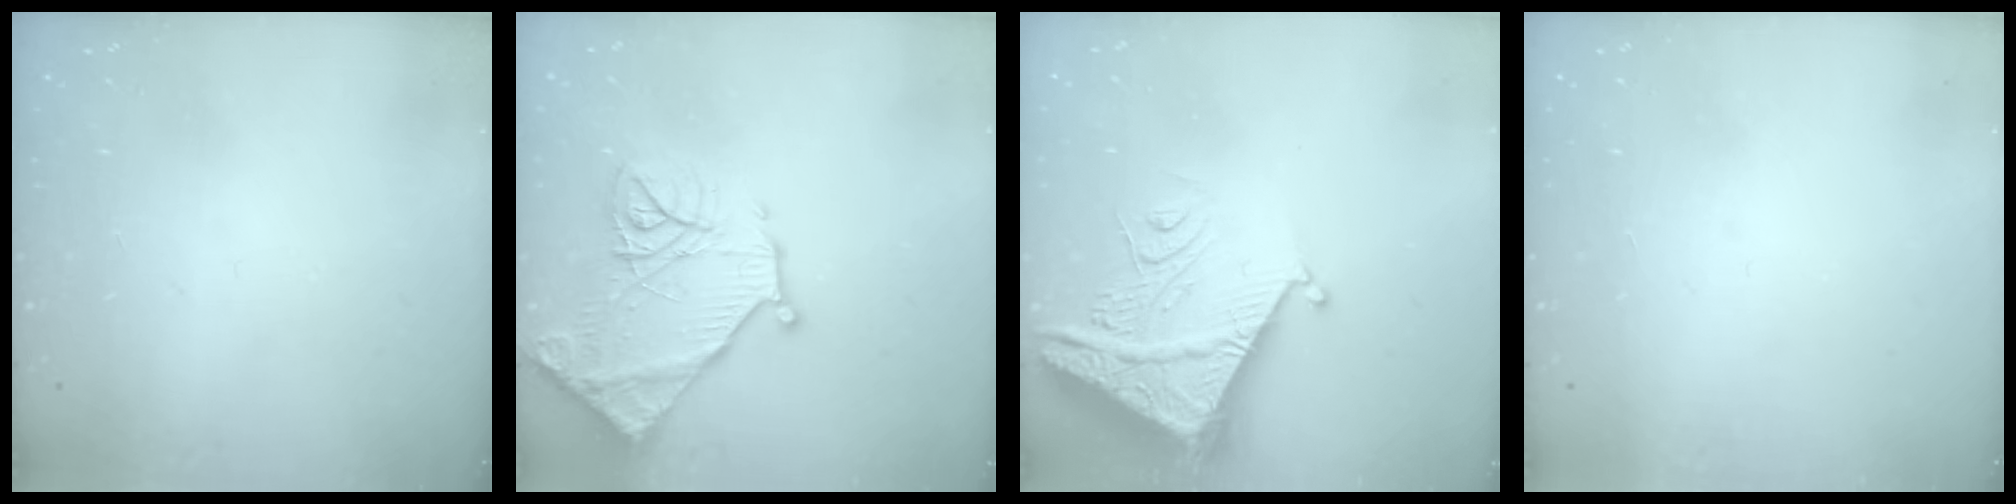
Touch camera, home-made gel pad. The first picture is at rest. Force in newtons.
{"total": 17.7, "press": 17.7, "slide": 1.5}
{"total": 8.5, "press": 8.4, "slide": 0.9}
{"total": 1.5, "press": 1.5, "slide": 0.1}